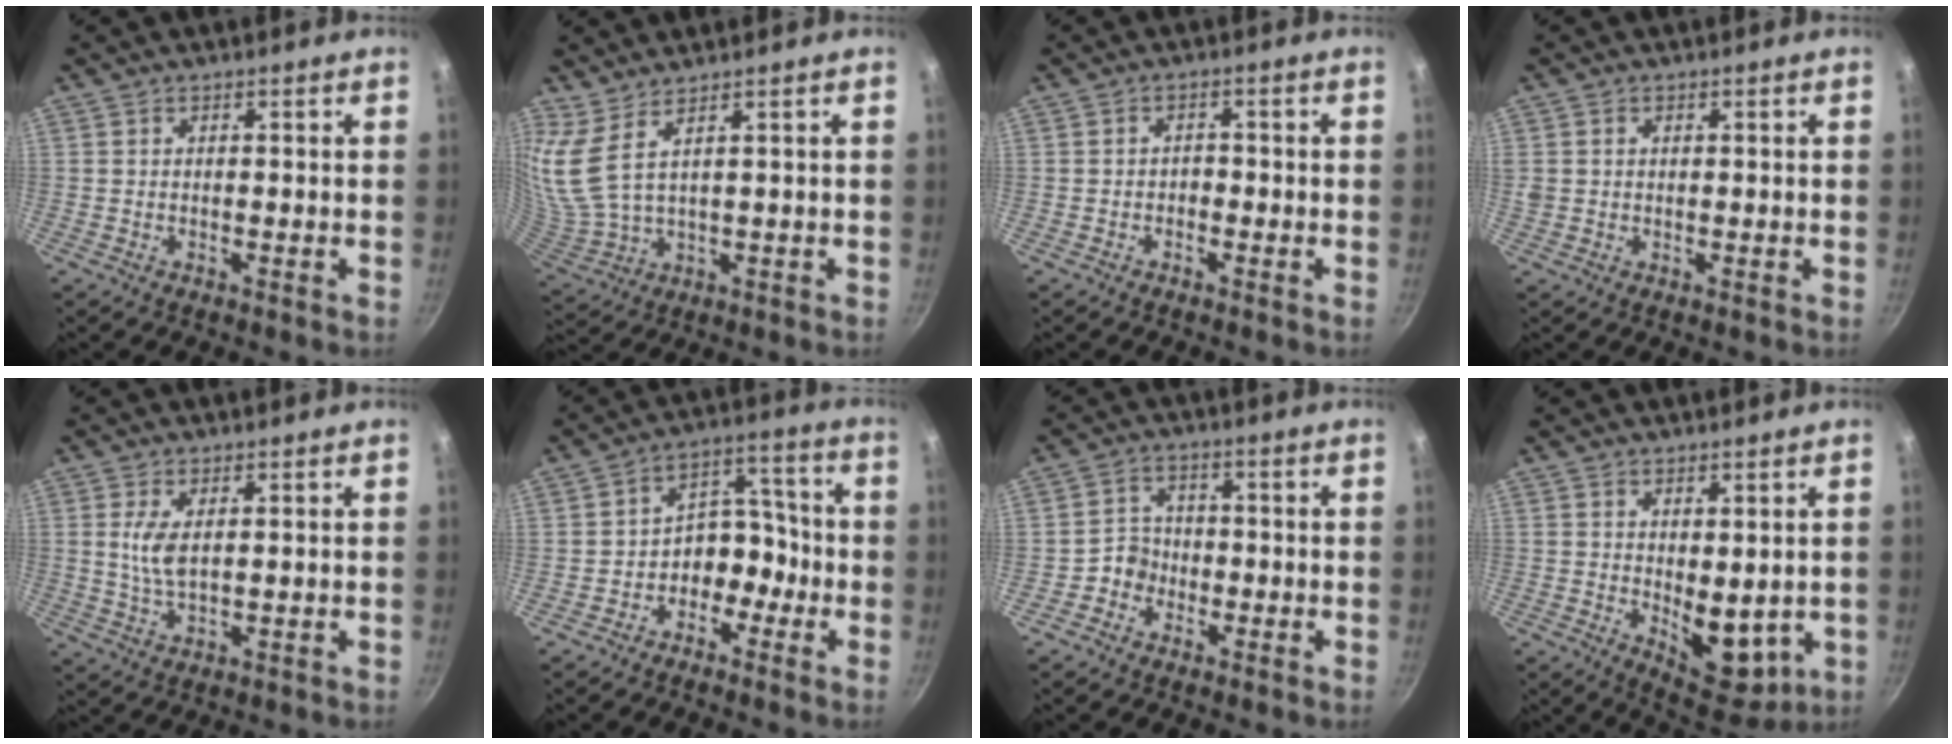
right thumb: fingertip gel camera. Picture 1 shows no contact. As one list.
[{"total": 5.9, "force": [3.8, 1.4, 4.3], "torque": [-0.090, -0.039, 0.090]}, {"total": 1.6, "force": [-0.8, 1.1, 0.7], "torque": [-0.003, 0.012, -0.014]}, {"total": 1.8, "force": [0.4, 1.6, 0.8], "torque": [-0.013, 0.003, 0.010]}, {"total": 4.8, "force": [1.1, 2.1, 4.2], "torque": [-0.083, -0.008, 0.025]}, {"total": 7.7, "force": [-3.4, 5.8, 3.9], "torque": [-0.006, 0.059, -0.062]}, {"total": 3.7, "force": [-1.7, 3.2, 0.7], "torque": [0.017, 0.022, -0.033]}, {"total": 9.6, "force": [0.1, 5.4, 7.9], "torque": [-0.080, -0.024, 0.019]}]